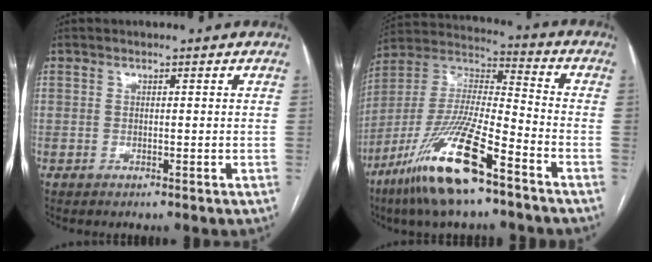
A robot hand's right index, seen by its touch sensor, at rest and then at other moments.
{"total": 18.5, "force": [-11.1, 2.9, 14.6], "torque": [-0.326, -0.034, -0.210]}